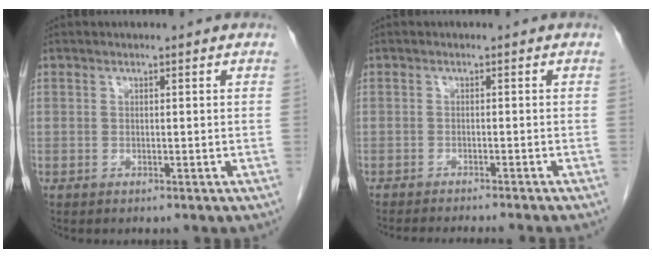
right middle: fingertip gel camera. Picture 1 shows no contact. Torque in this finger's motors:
{"motor_torque": [0.15, -0.15, -0.01, 0.02]}